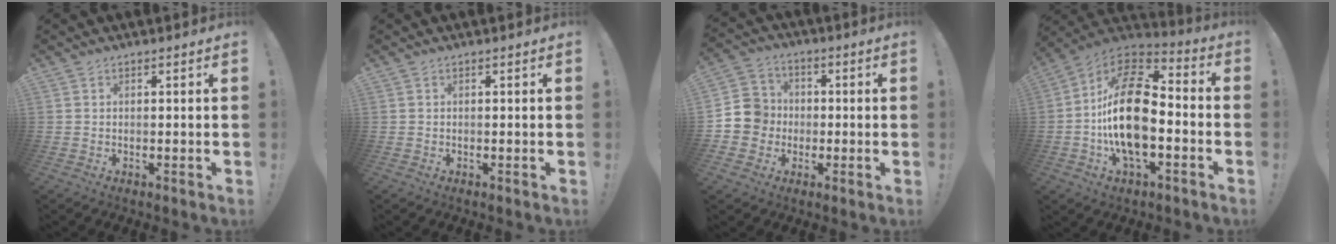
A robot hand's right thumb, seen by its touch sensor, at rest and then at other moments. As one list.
[{"total": 0.0}, {"total": 8.9, "force": [-1.7, 8.5, 1.9], "torque": [-0.024, 0.017, -0.027]}, {"total": 22.5, "force": [-2.9, 11.9, 18.8], "torque": [-0.360, 0.020, -0.047]}]